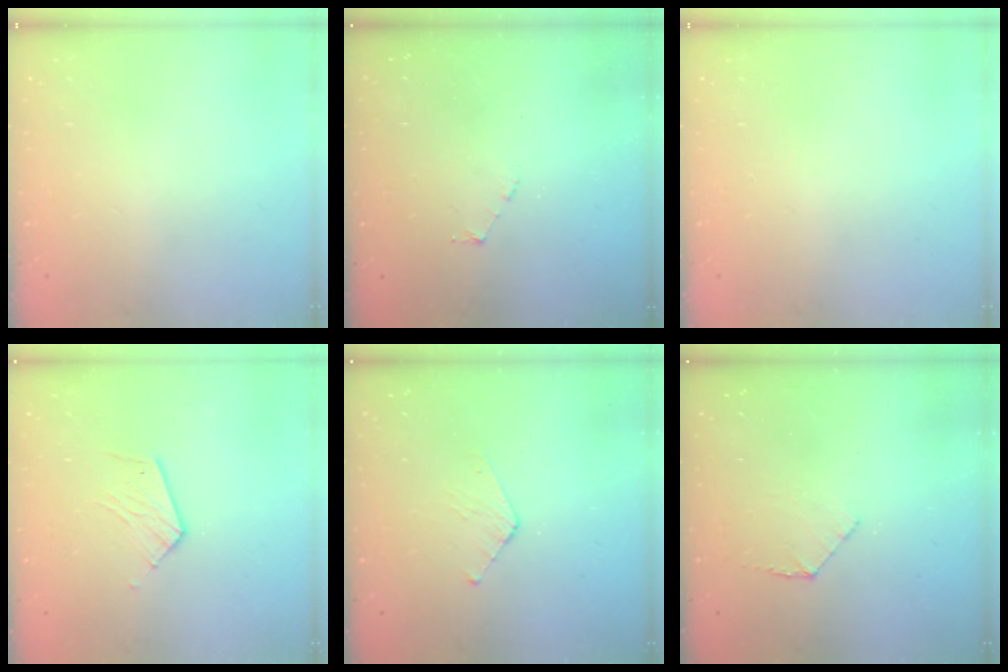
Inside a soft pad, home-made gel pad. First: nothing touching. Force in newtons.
{"total": 2.9, "press": 2.9, "slide": 0.3}
{"total": 0.0}
{"total": 6.7, "press": 6.7, "slide": 0.2}
{"total": 3.6, "press": 3.6, "slide": 0.3}
{"total": 5.6, "press": 5.6, "slide": 0.5}